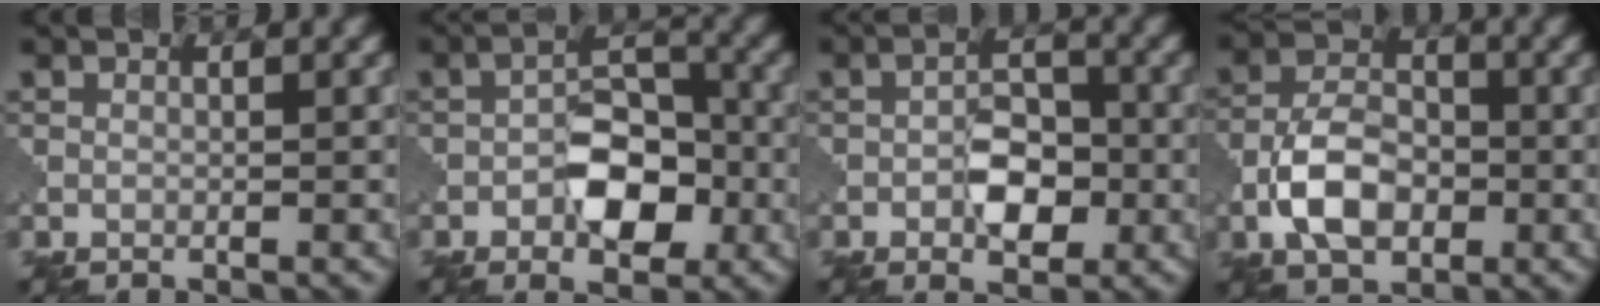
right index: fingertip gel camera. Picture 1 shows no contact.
{"total": 5.0, "force": [-1.4, 2.9, 3.9], "torque": [-0.053, 0.010, -0.018]}
{"total": 3.6, "force": [-0.8, 2.1, 2.8], "torque": [-0.043, 0.008, -0.008]}
{"total": 5.9, "force": [-1.6, 3.9, 4.1], "torque": [-0.078, 0.006, -0.032]}